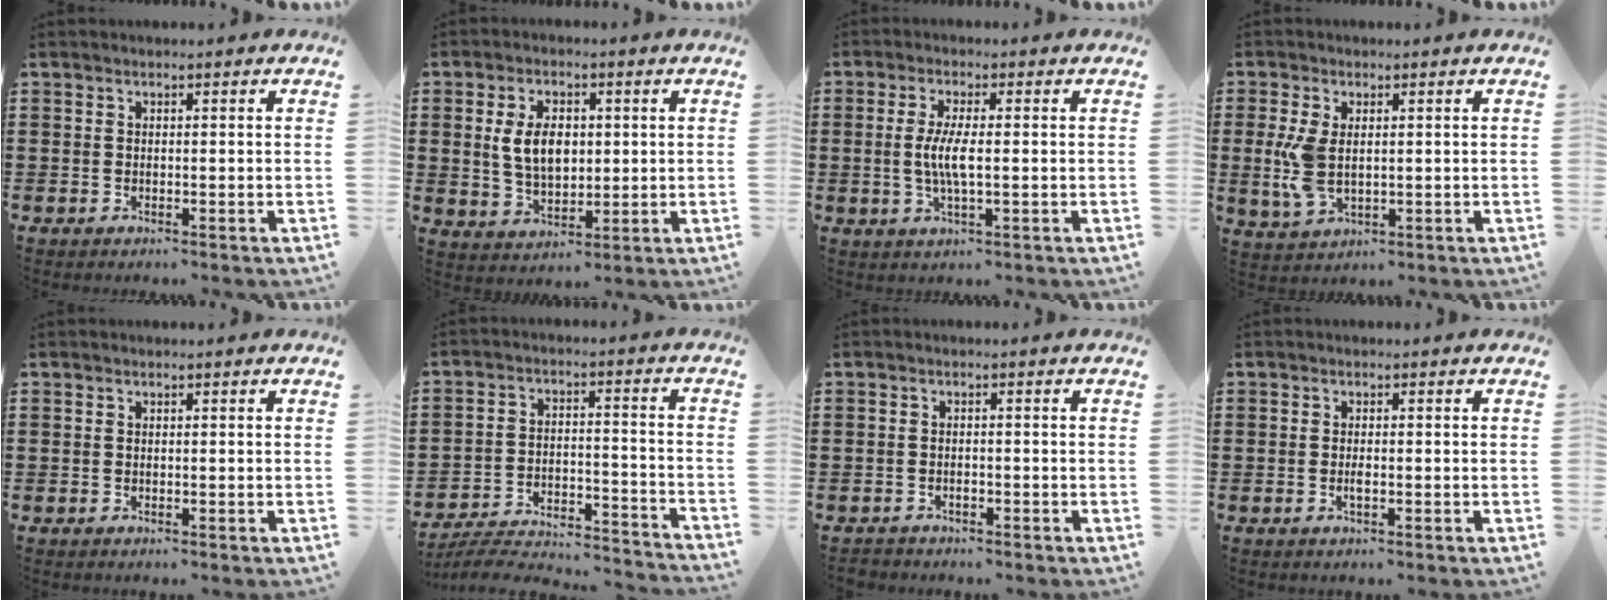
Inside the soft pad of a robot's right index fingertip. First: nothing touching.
{"total": 6.5, "force": [0.8, 4.0, 5.1], "torque": [-0.104, 0.003, 0.005]}
{"total": 4.8, "force": [-0.2, 0.8, 4.7], "torque": [-0.097, -0.007, -0.010]}
{"total": 6.4, "force": [0.2, 3.6, 5.3], "torque": [-0.129, 0.000, -0.001]}
{"total": 0.0}
{"total": 4.8, "force": [-4.6, 0.7, 1.2], "torque": [-0.027, -0.005, -0.096]}
{"total": 0.9, "force": [-0.8, 0.4, 0.1], "torque": [-0.006, -0.002, -0.017]}
{"total": 1.2, "force": [-0.3, 0.3, 1.1], "torque": [-0.022, -0.002, -0.005]}